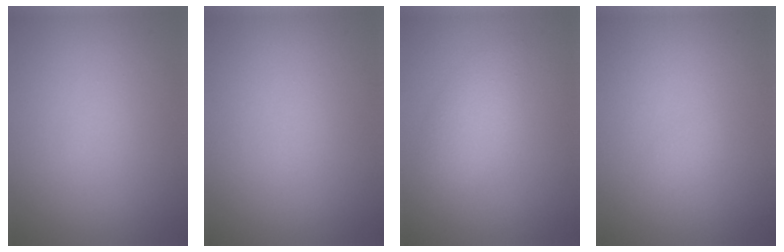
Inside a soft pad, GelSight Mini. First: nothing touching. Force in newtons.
{"total": 0.0}
{"total": 2.3, "press": 2.3, "slide": 0.1}
{"total": 0.7, "press": 0.7, "slide": 0.1}